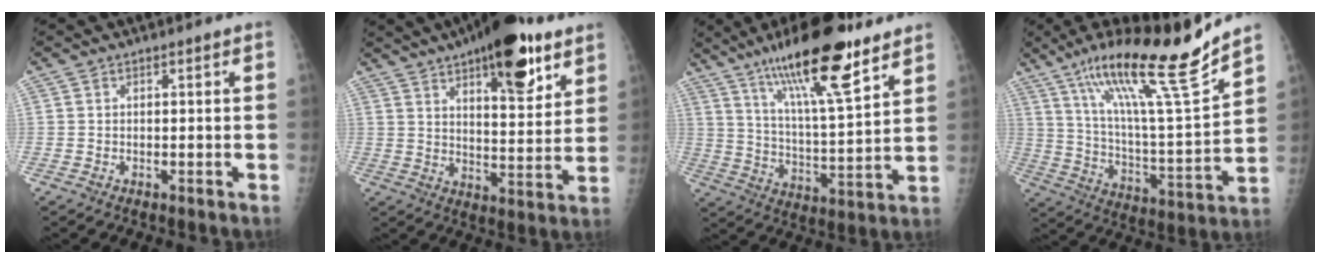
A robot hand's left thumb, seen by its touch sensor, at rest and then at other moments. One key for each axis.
{"total": 18.6, "fx": 10.9, "fy": 6.5, "fz": 13.5, "tx": -0.166, "ty": -0.048, "tz": 0.162}
{"total": 19.7, "fx": 13.0, "fy": 4.1, "fz": 14.2, "tx": -0.221, "ty": -0.057, "tz": 0.222}
{"total": 22.3, "fx": 16.1, "fy": 1.3, "fz": 15.5, "tx": -0.230, "ty": -0.072, "tz": 0.279}